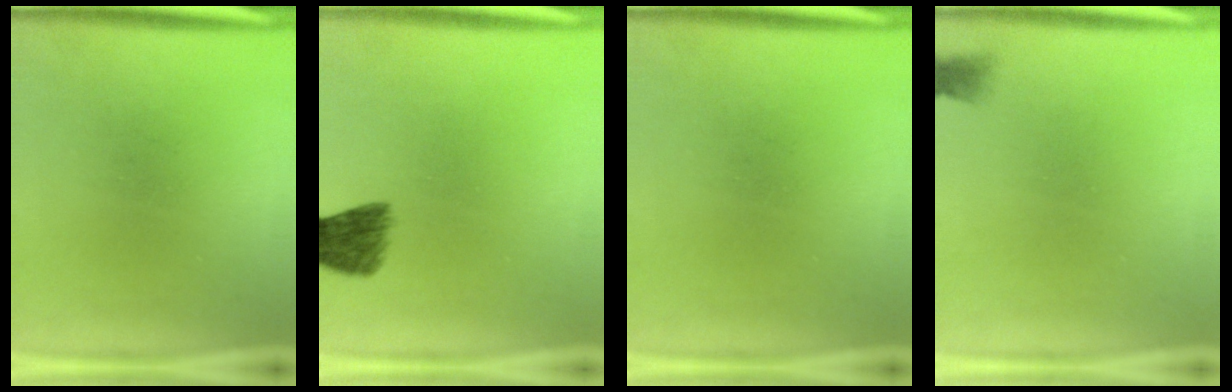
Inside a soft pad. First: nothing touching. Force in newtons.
{"total": 4.6}
{"total": 0.0}
{"total": 1.2}